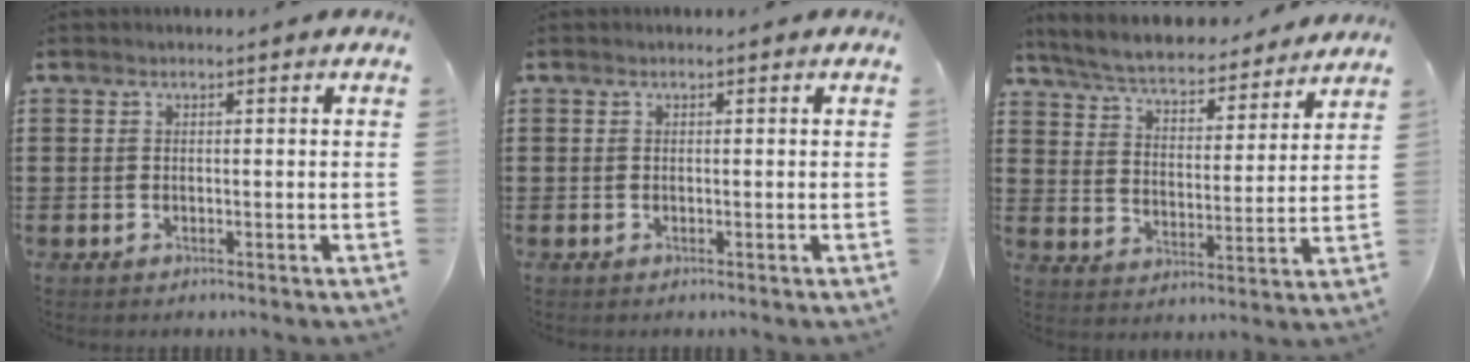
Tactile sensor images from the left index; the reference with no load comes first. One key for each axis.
{"total": 0.0}
{"total": 5.9, "fx": 5.6, "fy": 0.4, "fz": 1.6, "tx": -0.058, "ty": -0.041, "tz": 0.094}